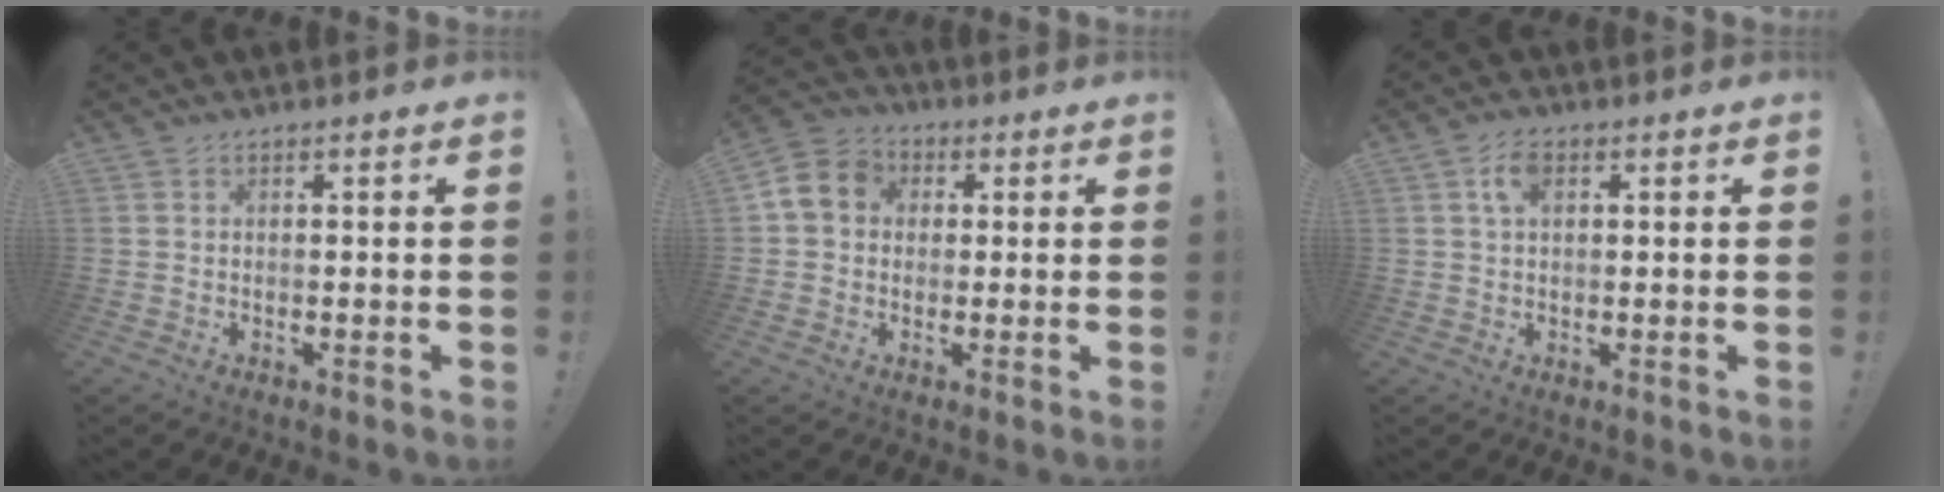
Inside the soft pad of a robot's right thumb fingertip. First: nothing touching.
{"total": 9.2, "force": [1.6, 7.4, 5.1], "torque": [-0.100, 0.011, 0.035]}
{"total": 3.6, "force": [1.3, 1.9, 2.8], "torque": [-0.047, 0.004, 0.019]}